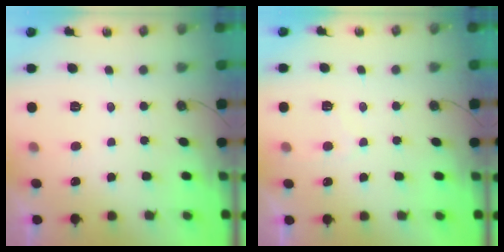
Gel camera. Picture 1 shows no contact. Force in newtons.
{"total": 4.4, "press": 4.4, "slide": 0.6}